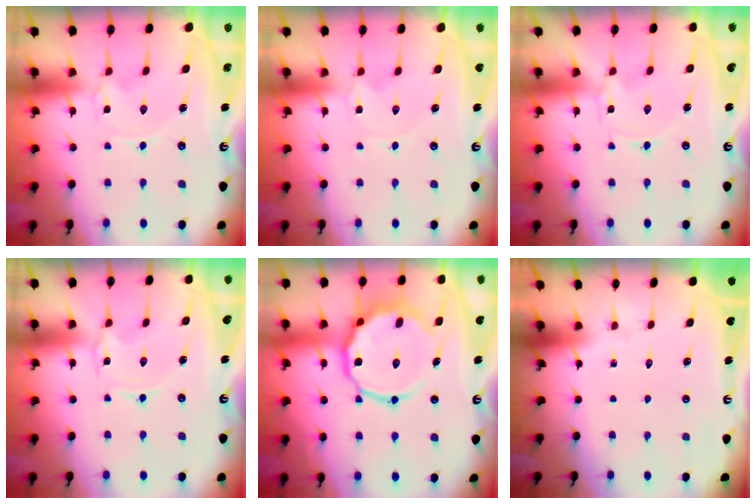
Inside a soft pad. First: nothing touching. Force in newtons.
{"total": 0.8, "press": 0.8, "slide": 0.1}
{"total": 0.0}
{"total": 1.0, "press": 1.0, "slide": 0.2}
{"total": 15.4, "press": 15.3, "slide": 1.5}
{"total": 0.0}